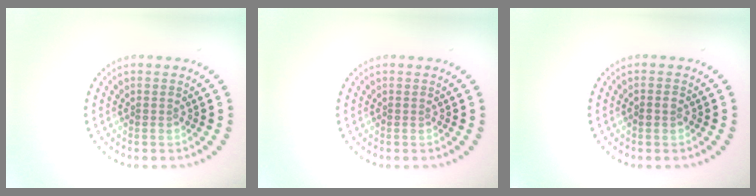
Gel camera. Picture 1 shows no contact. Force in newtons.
{"total": 0.0}
{"total": 0.9, "press": 0.9, "slide": 0.1}